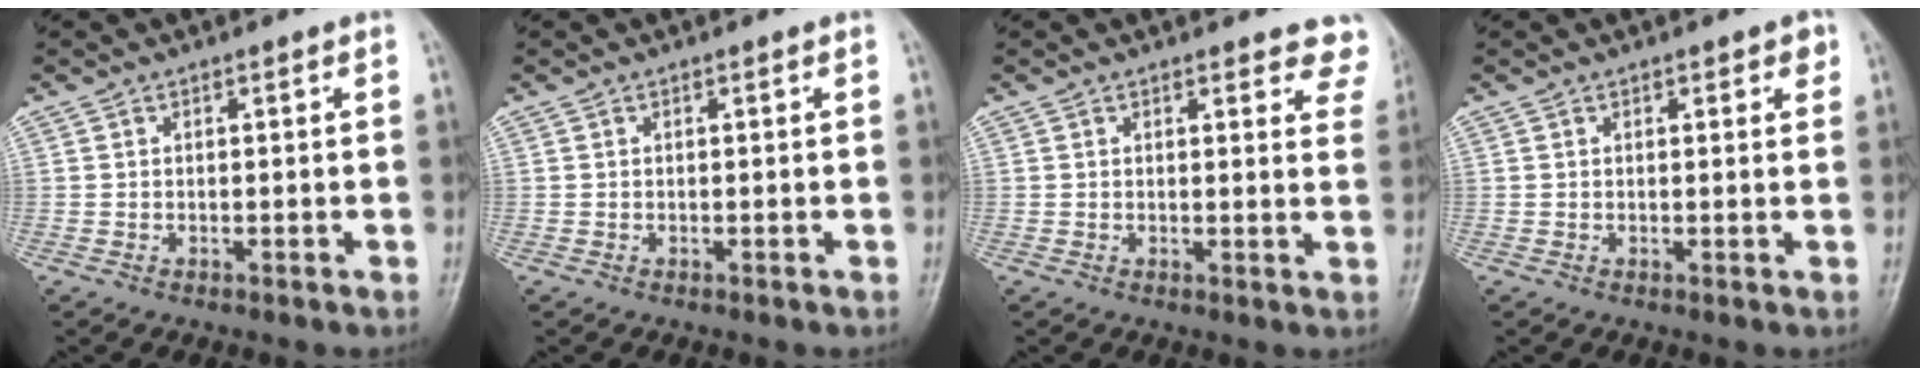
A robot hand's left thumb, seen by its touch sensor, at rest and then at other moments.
{"total": 0.0}
{"total": 6.8, "force": [6.0, 2.4, 2.1], "torque": [0.020, -0.026, 0.042]}
{"total": 2.2, "force": [1.2, 1.0, 1.5], "torque": [-0.008, -0.003, 0.012]}